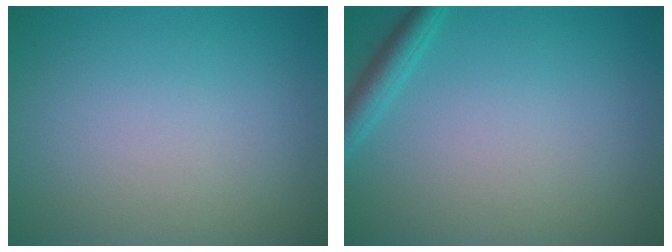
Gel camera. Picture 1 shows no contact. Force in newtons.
{"total": 2.0, "press": 2.0, "slide": 0.1}